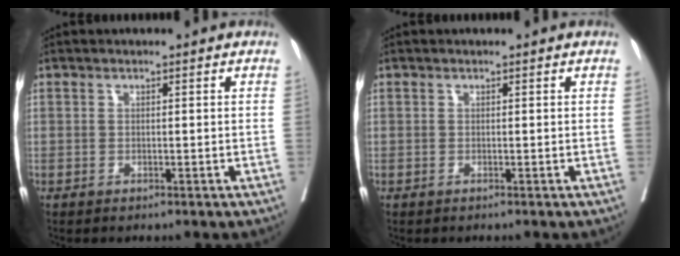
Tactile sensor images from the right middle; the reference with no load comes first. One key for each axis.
{"total": 0.0}